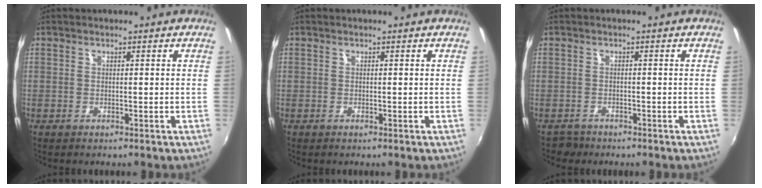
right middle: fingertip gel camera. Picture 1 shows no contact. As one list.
[{"total": 0.0}, {"total": 1.4, "force": [-1.2, 0.6, -0.2], "torque": [-0.001, 0.001, -0.023]}]